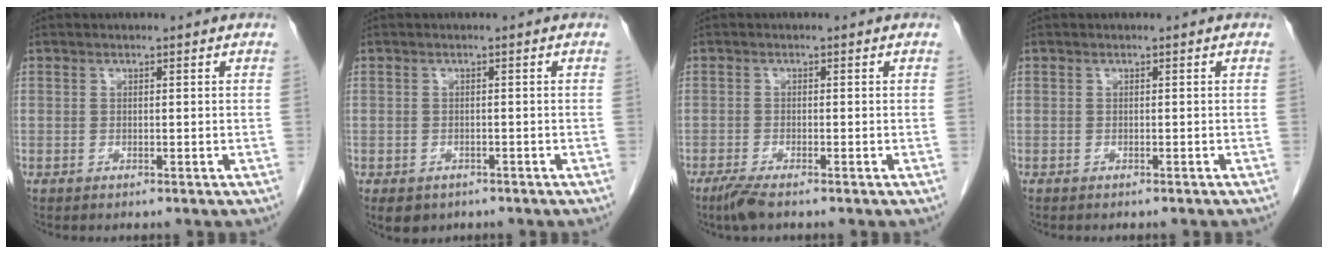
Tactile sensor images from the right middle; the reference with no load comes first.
{"total": 4.0, "force": [-2.9, 2.5, 1.1], "torque": [-0.014, 0.000, -0.036]}
{"total": 3.0, "force": [-2.2, 0.4, 1.9], "torque": [-0.044, -0.008, -0.044]}
{"total": 2.2, "force": [-2.0, 0.5, 0.8], "torque": [-0.013, -0.002, -0.022]}